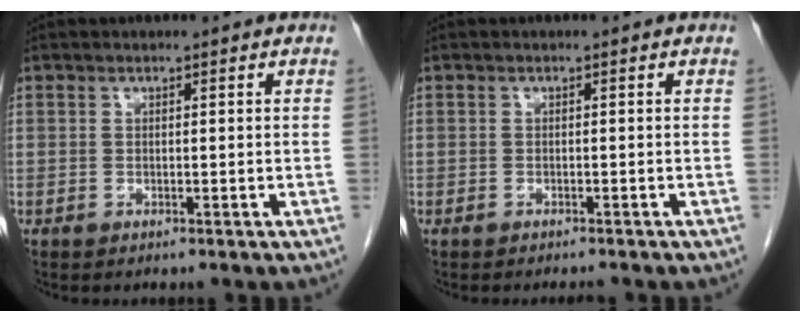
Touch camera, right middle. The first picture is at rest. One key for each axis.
{"total": 1.7, "fx": -1.5, "fy": 0.2, "fz": 0.7, "tx": -0.010, "ty": -0.003, "tz": -0.018}